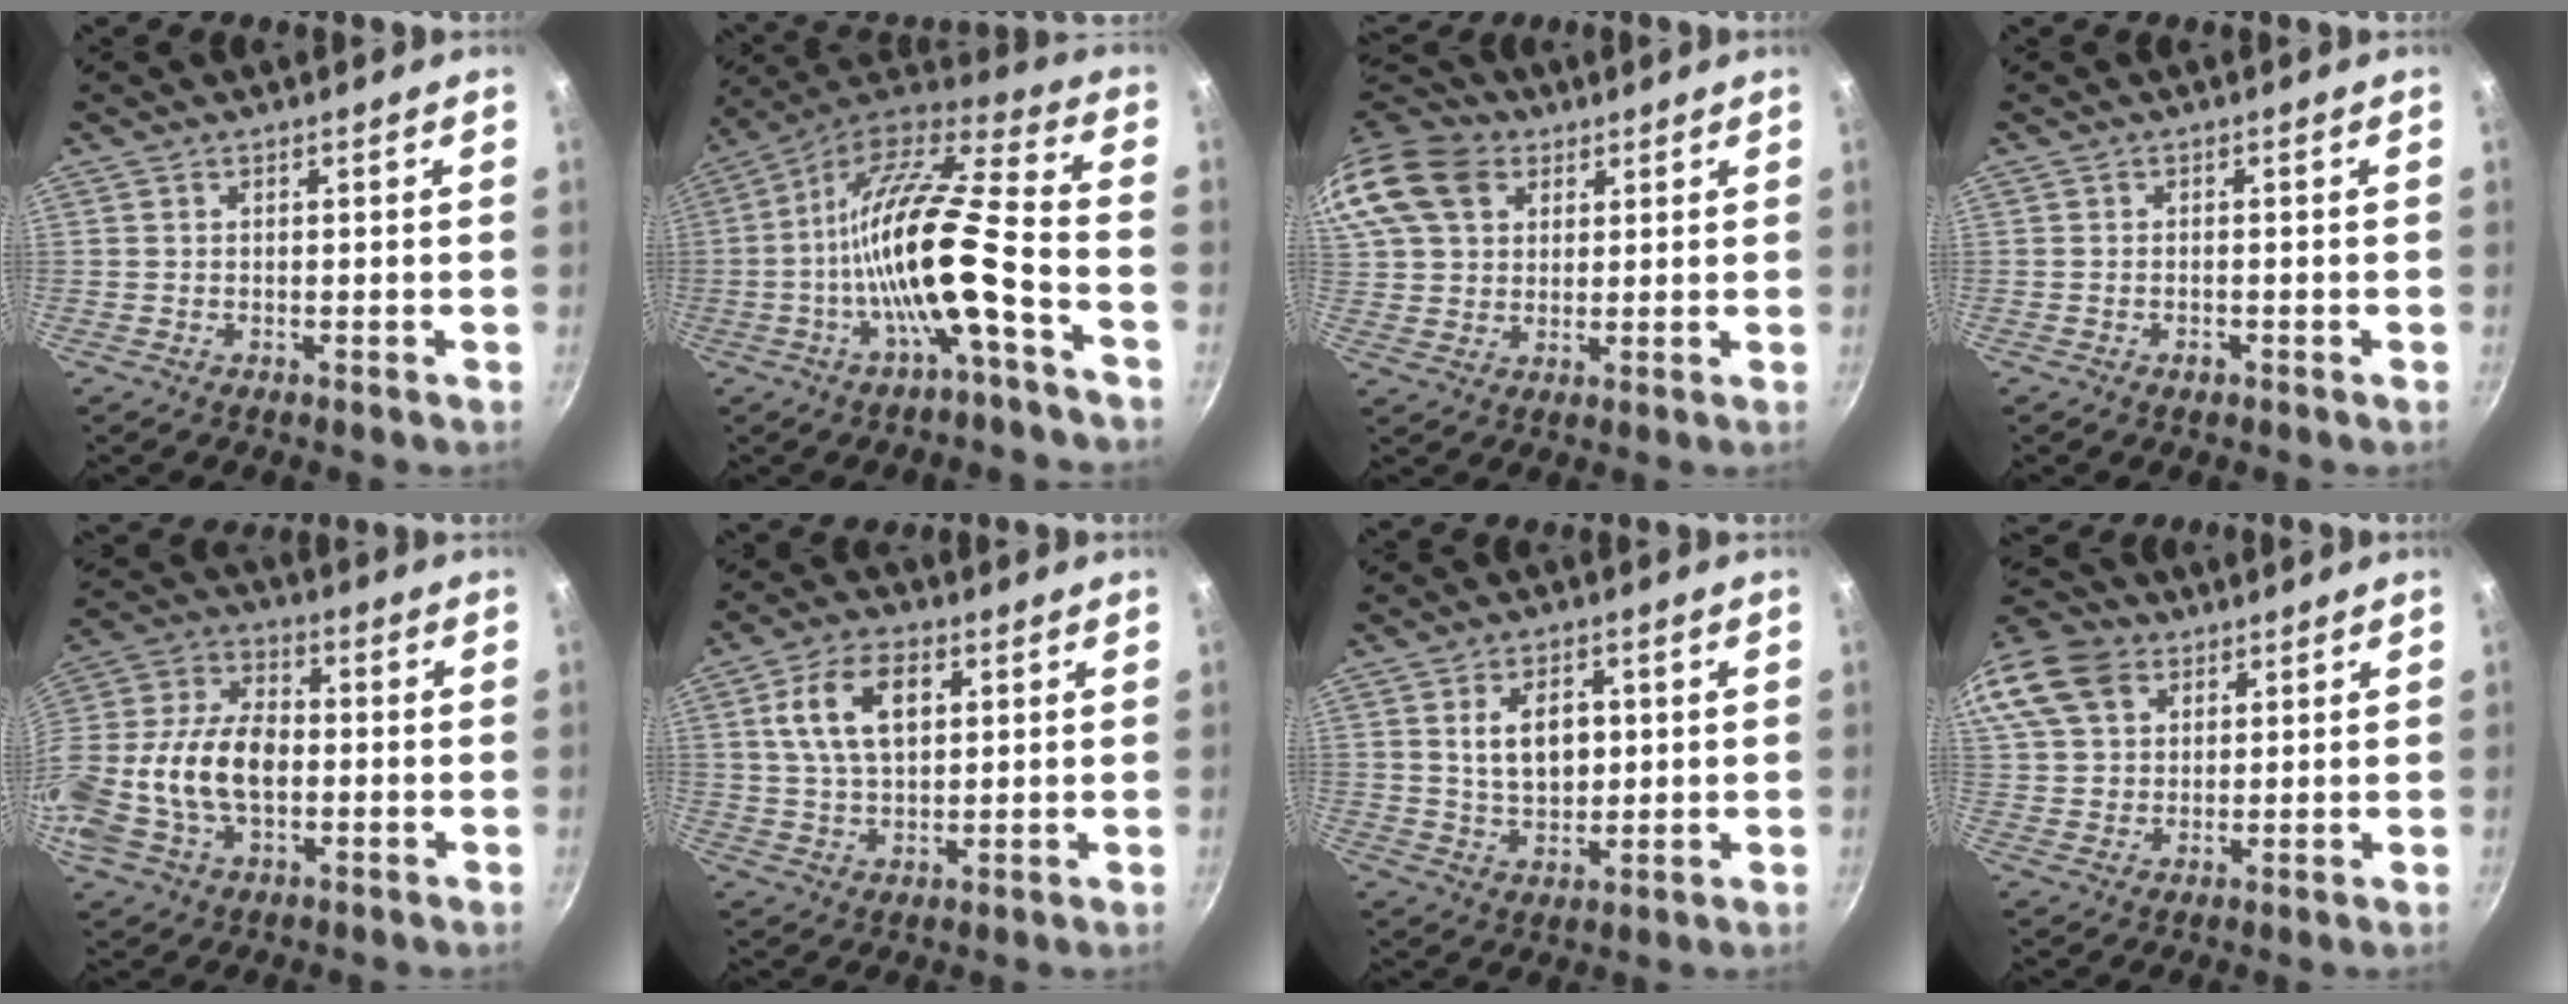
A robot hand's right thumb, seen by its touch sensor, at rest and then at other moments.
{"total": 19.1, "force": [-5.9, 4.4, 17.7], "torque": [-0.313, 0.036, -0.118]}
{"total": 18.7, "force": [8.0, 13.9, 9.6], "torque": [-0.212, 0.023, 0.144]}
{"total": 1.2, "force": [-0.7, 0.7, 0.7], "torque": [-0.013, 0.003, -0.012]}
{"total": 19.0, "force": [-2.0, 12.3, 14.3], "torque": [-0.268, 0.035, -0.042]}
{"total": 11.4, "force": [3.2, 6.8, 8.5], "torque": [-0.139, 0.002, 0.057]}
{"total": 8.8, "force": [1.6, 5.8, 6.4], "torque": [-0.087, -0.010, 0.034]}
{"total": 19.8, "force": [8.9, 14.7, 9.9], "torque": [-0.231, 0.034, 0.164]}